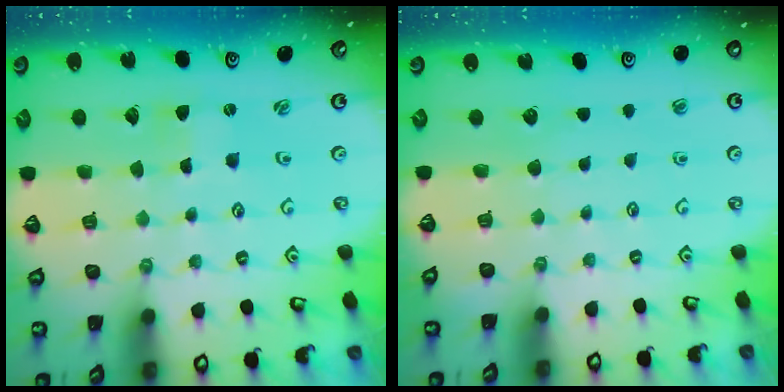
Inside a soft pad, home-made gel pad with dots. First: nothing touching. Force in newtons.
{"total": 0.0}